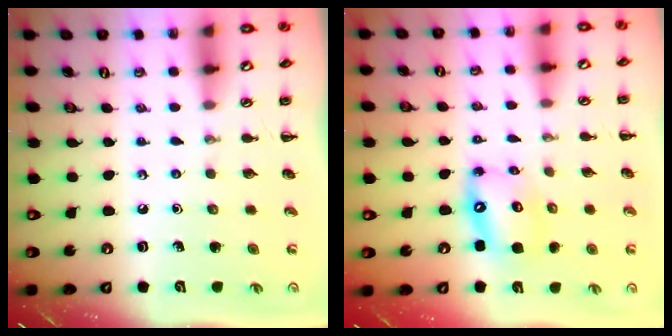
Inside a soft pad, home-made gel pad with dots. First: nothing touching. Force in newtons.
{"total": 12.2, "press": 11.6, "slide": 3.5}